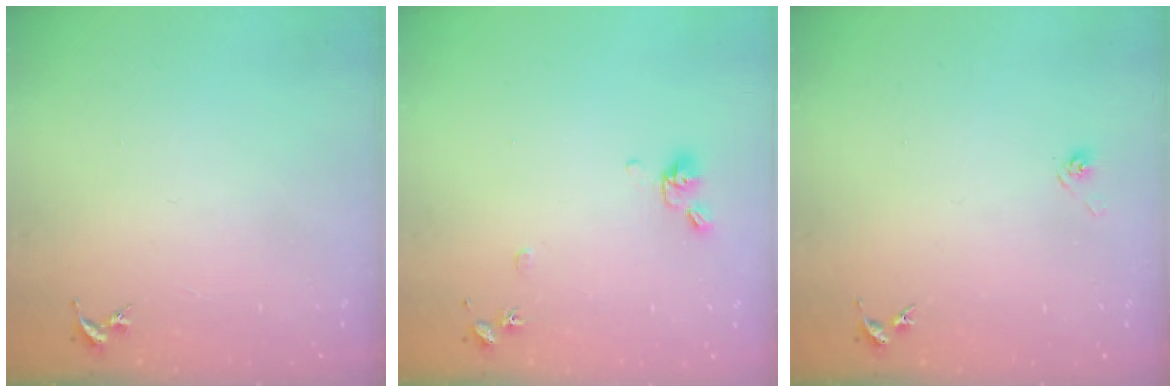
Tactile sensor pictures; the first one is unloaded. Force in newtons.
{"total": 8.5, "press": 8.3, "slide": 2.0}
{"total": 3.1, "press": 2.7, "slide": 1.4}